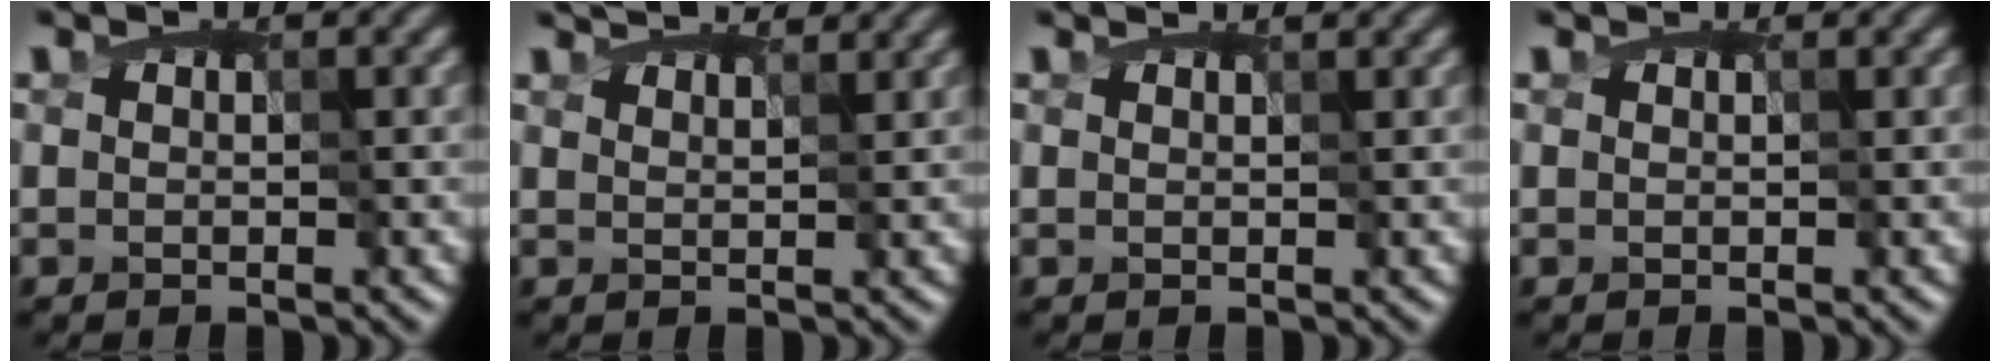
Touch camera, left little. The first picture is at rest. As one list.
[{"total": 5.0, "force": [4.3, 1.3, 2.2], "torque": [-0.049, 0.010, 0.056]}, {"total": 1.5, "force": [1.3, 0.4, 0.7], "torque": [-0.015, 0.008, 0.011]}, {"total": 0.5, "force": [0.5, 0.1, 0.0], "torque": [-0.006, -0.002, 0.009]}]